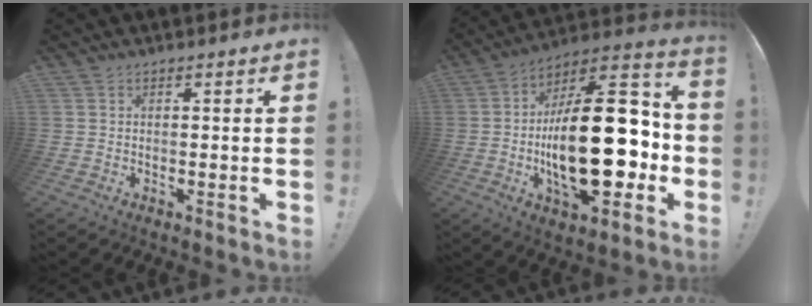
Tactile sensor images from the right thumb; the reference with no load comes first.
{"total": 30.3, "force": [-4.1, 13.5, 26.8], "torque": [-0.457, 0.021, -0.060]}